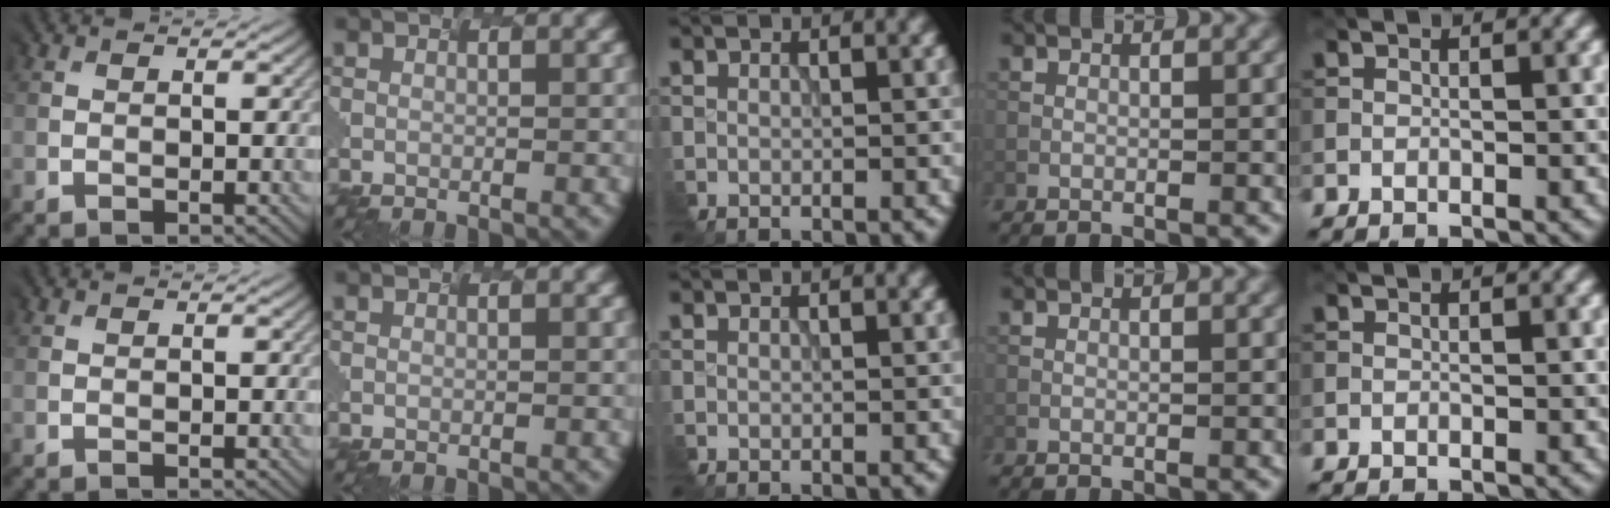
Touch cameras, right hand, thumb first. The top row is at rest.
{}